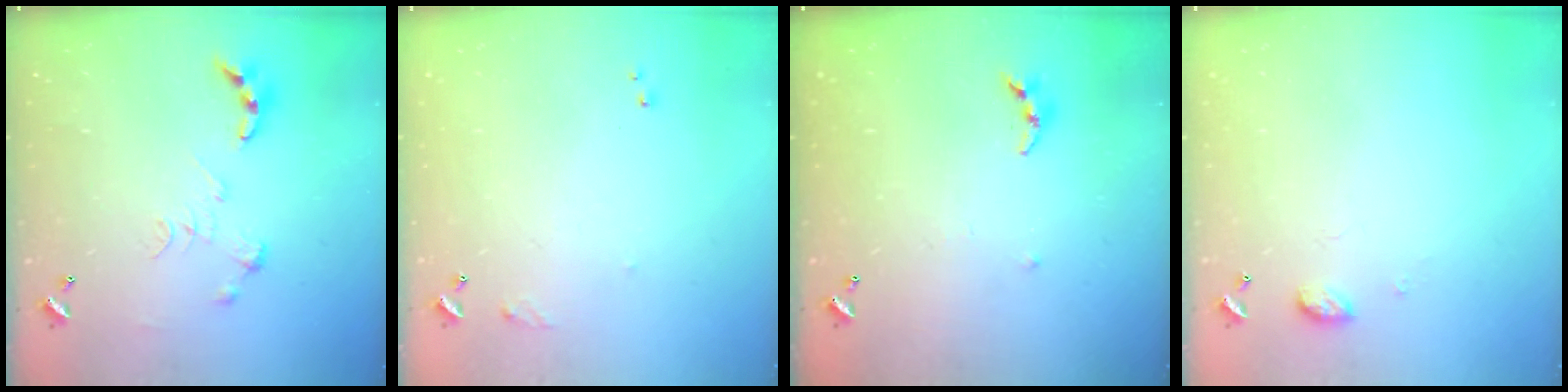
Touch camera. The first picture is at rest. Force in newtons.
{"total": 6.5, "press": 6.5, "slide": 0.7}
{"total": 4.3, "press": 4.3, "slide": 0.4}
{"total": 5.3, "press": 5.2, "slide": 0.8}